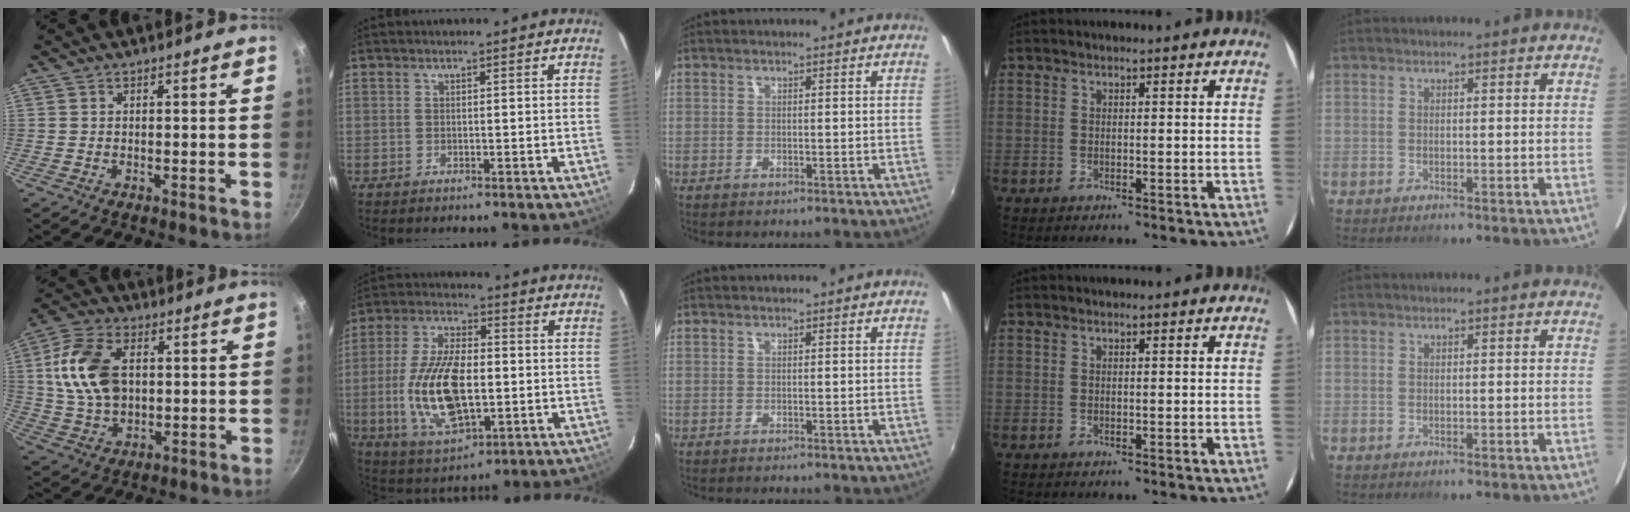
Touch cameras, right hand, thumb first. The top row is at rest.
{"thumb": {"total": 15.0, "force": [2.3, 9.8, 11.1], "torque": [-0.200, 0.003, 0.041]}, "index": {"total": 17.3, "force": [-2.2, 7.9, 15.2], "torque": [-0.313, -0.006, -0.032]}}